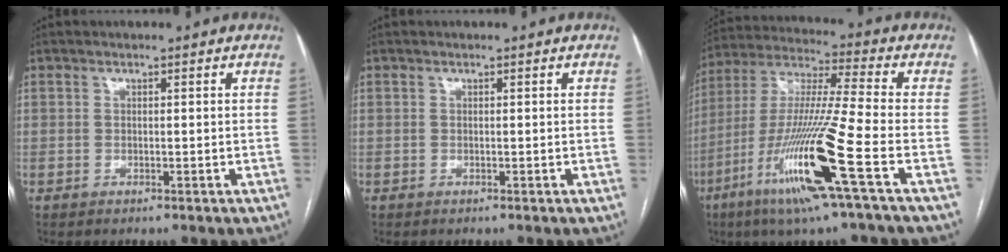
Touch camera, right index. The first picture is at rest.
{"total": 0.0}
{"total": 18.5, "force": [-7.8, -1.0, 16.8], "torque": [-0.357, -0.033, -0.151]}